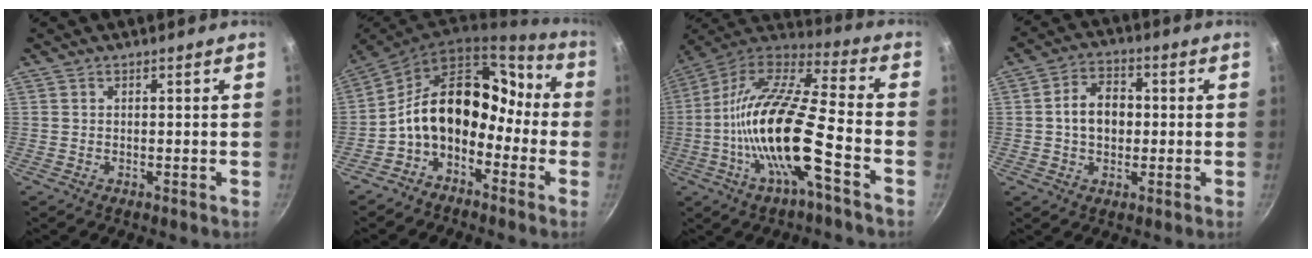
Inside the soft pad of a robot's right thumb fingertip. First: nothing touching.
{"total": 15.9, "force": [-4.3, 11.4, 10.3], "torque": [-0.124, 0.087, -0.100]}
{"total": 21.5, "force": [-6.5, 5.8, 19.6], "torque": [-0.360, 0.041, -0.138]}
{"total": 8.3, "force": [0.1, 6.0, 5.7], "torque": [-0.072, 0.017, -0.006]}